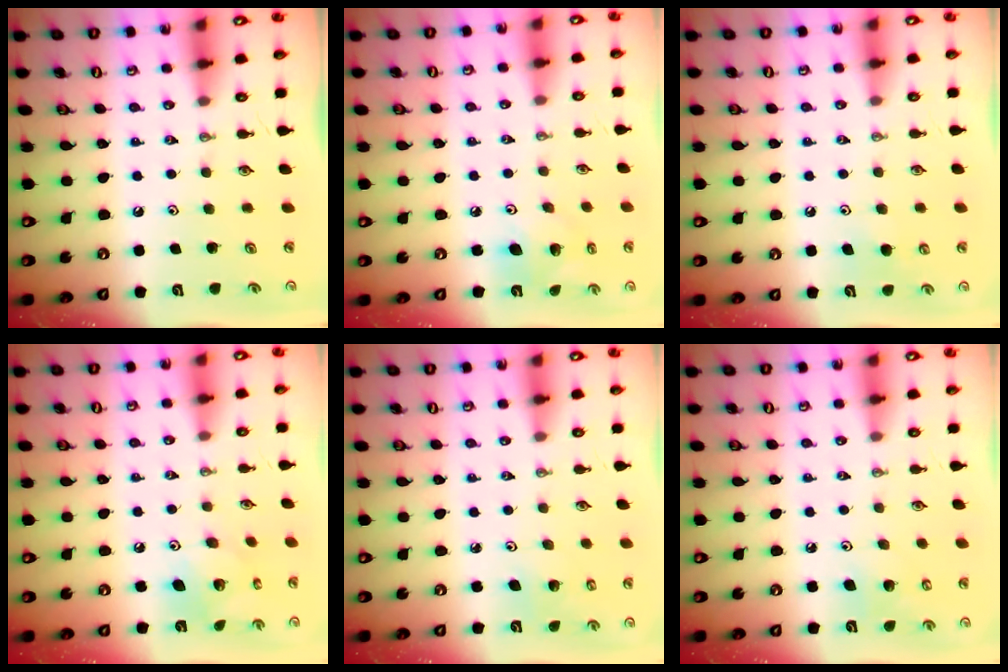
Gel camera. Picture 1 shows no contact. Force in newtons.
{"total": 8.8, "press": 8.6, "slide": 1.7}
{"total": 6.2, "press": 6.1, "slide": 1.1}
{"total": 8.9, "press": 8.9, "slide": 0.2}
{"total": 3.7, "press": 3.7, "slide": 0.4}
{"total": 7.3, "press": 7.0, "slide": 2.0}